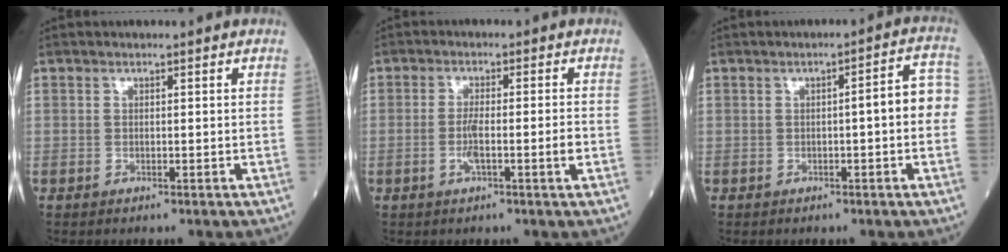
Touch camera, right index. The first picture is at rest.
{"total": 4.1, "force": [-1.2, -0.1, 4.0], "torque": [-0.077, 0.000, -0.020]}
{"total": 5.7, "force": [-0.3, 0.9, 5.6], "torque": [-0.067, 0.022, -0.008]}